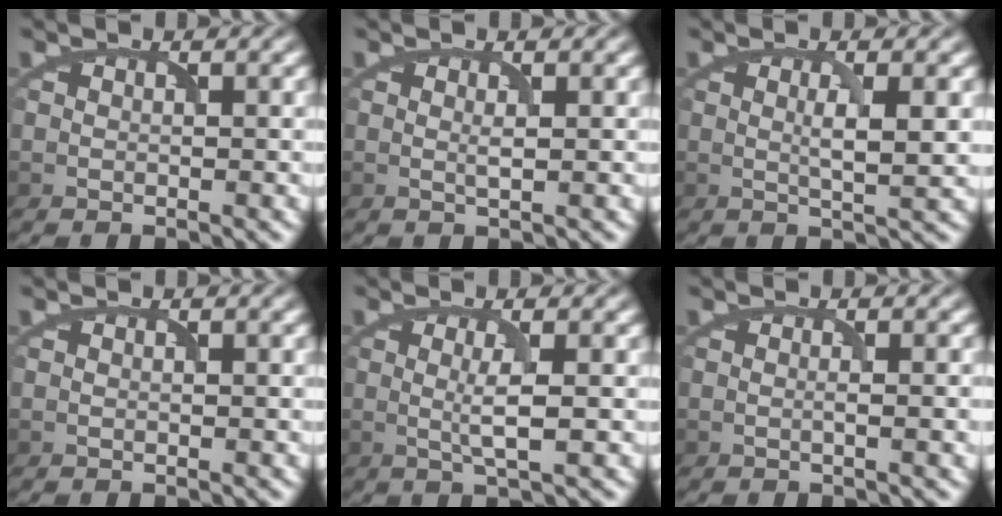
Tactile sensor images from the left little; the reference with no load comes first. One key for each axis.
{"total": 0.6, "fx": 0.1, "fy": 0.0, "fz": 0.6, "tx": -0.011, "ty": -0.002, "tz": 0.002}
{"total": 2.8, "fx": 0.3, "fy": 0.5, "fz": 2.7, "tx": -0.040, "ty": -0.003, "tz": 0.008}
{"total": 0.0}
{"total": 2.3, "fx": -0.1, "fy": 0.3, "fz": 2.2, "tx": -0.038, "ty": -0.002, "tz": 0.001}
{"total": 1.6, "fx": 0.0, "fy": 0.5, "fz": 1.5, "tx": -0.014, "ty": -0.003, "tz": -0.006}